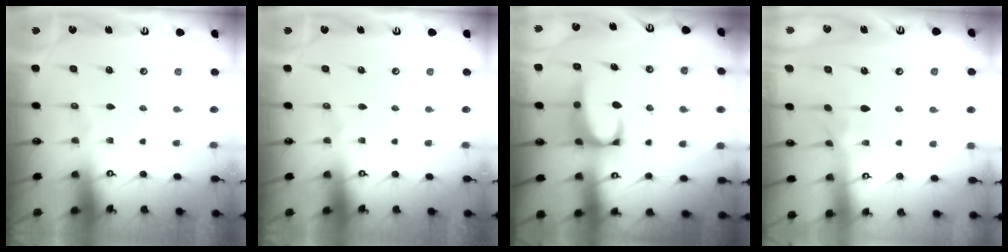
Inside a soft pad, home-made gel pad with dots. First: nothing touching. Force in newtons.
{"total": 0.0}
{"total": 7.3, "press": 7.2, "slide": 1.0}
{"total": 2.8, "press": 2.7, "slide": 0.8}